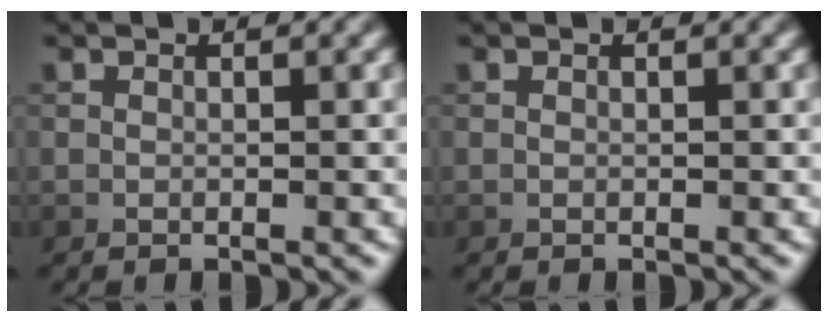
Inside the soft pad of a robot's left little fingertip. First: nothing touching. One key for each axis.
{"total": 0.0}